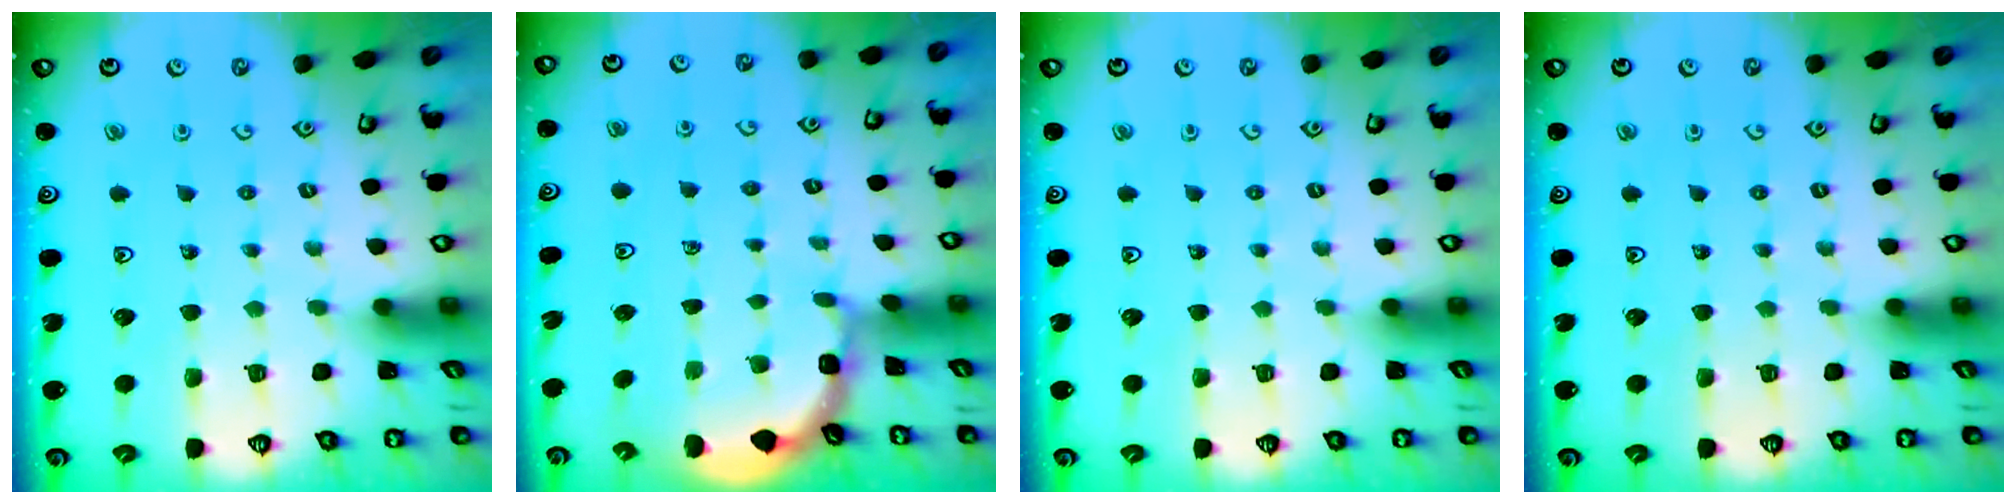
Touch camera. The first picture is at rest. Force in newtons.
{"total": 2.1, "press": 2.1, "slide": 0.2}
{"total": 0.0}
{"total": 0.0}